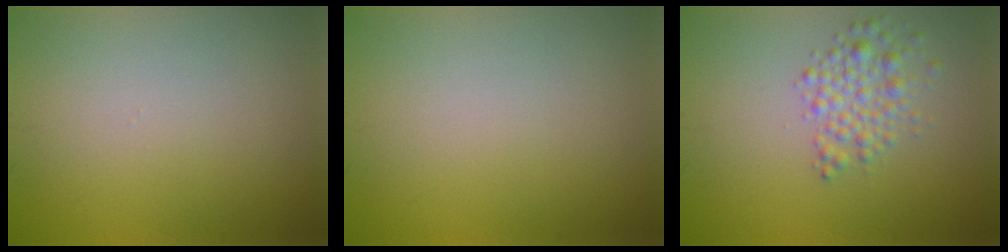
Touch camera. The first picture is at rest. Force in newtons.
{"total": 0.0}
{"total": 2.8, "press": 2.8, "slide": 0.0}